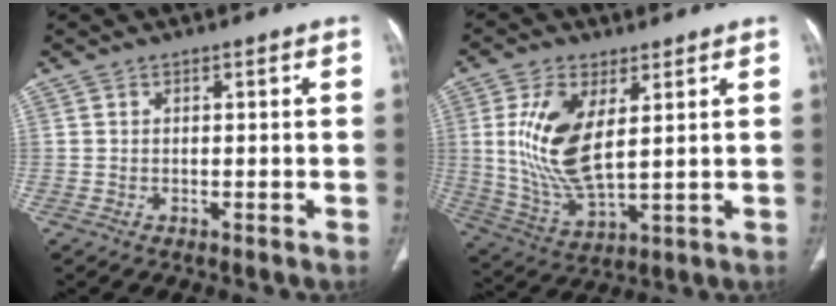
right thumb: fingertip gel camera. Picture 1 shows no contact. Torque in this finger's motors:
{"motor_torque": [-0.60, 1.23, 1.63, 0.53, 0.12]}